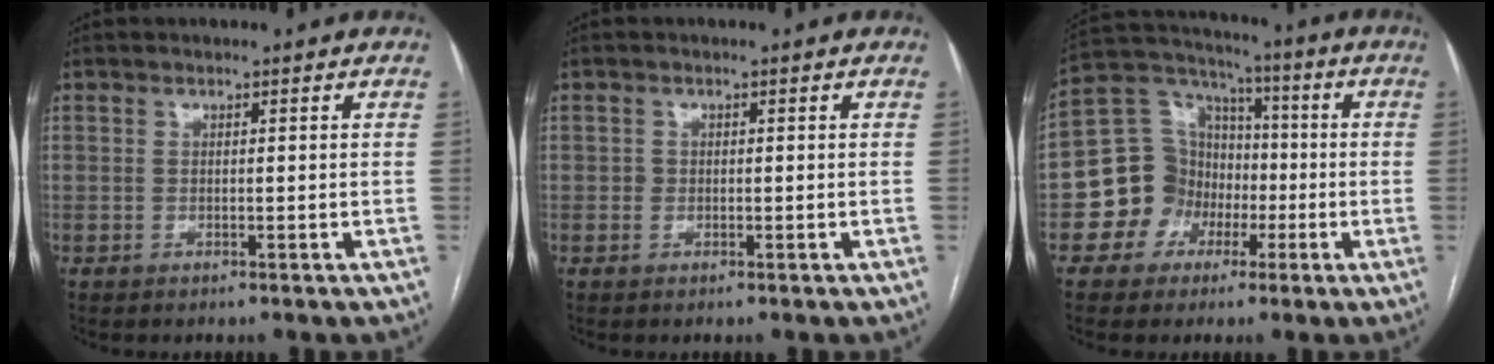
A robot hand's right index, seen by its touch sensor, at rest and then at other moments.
{"total": 0.7, "force": [-0.2, 0.6, 0.1], "torque": [0.002, 0.004, -0.005]}
{"total": 11.3, "force": [-3.0, 10.6, 2.7], "torque": [-0.042, 0.058, -0.046]}